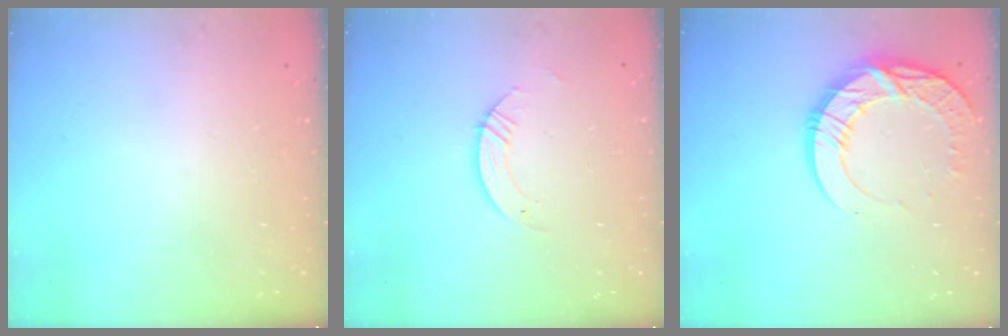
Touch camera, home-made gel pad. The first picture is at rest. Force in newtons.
{"total": 3.2, "press": 3.2, "slide": 0.3}
{"total": 14.4, "press": 14.4, "slide": 1.4}